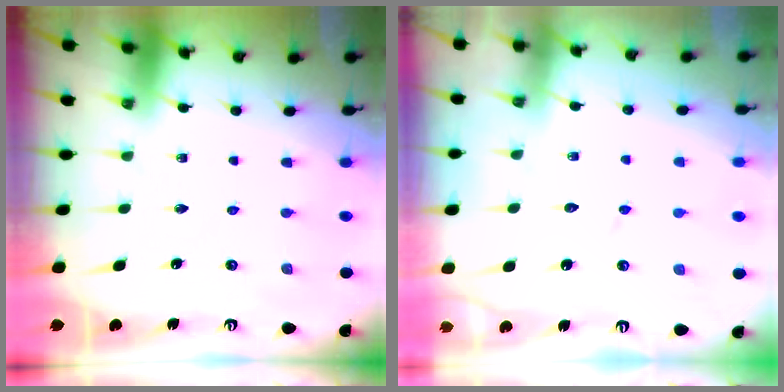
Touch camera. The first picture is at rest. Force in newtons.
{"total": 5.6, "press": 5.6, "slide": 0.4}